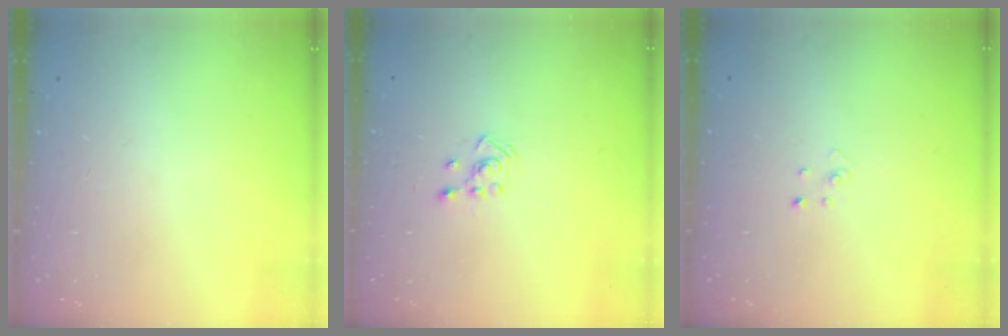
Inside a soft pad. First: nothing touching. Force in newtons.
{"total": 3.4, "press": 3.4, "slide": 0.6}
{"total": 1.9, "press": 1.9, "slide": 0.2}